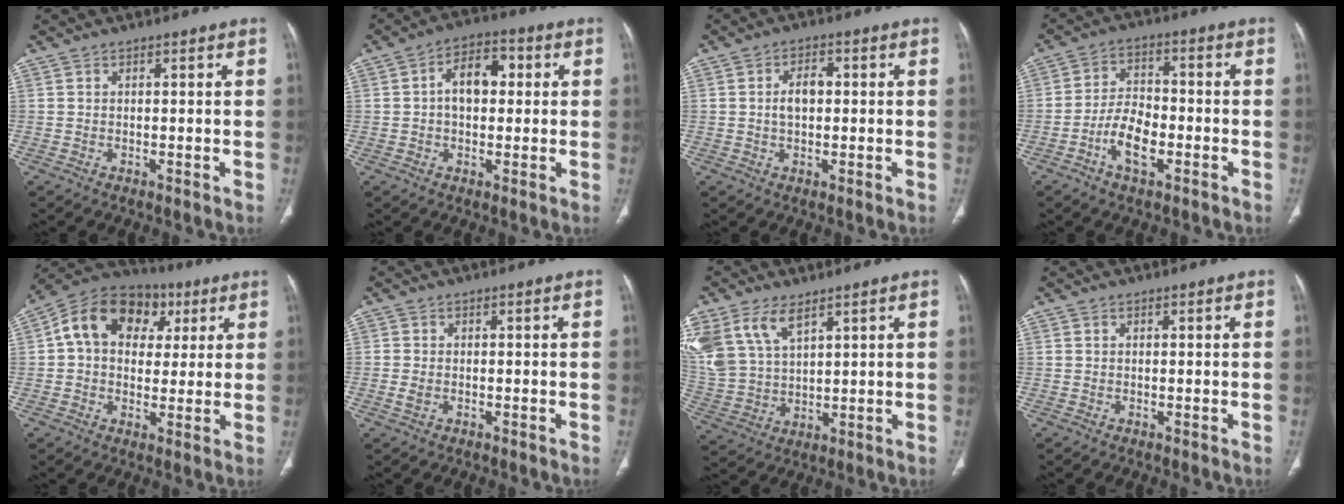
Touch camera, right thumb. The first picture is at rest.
{"total": 8.2, "force": [0.9, 5.2, 6.2], "torque": [-0.085, 0.023, 0.010]}
{"total": 4.4, "force": [0.3, 2.6, 3.4], "torque": [-0.059, 0.008, 0.005]}
{"total": 8.1, "force": [-3.4, 4.2, 6.0], "torque": [-0.102, 0.023, -0.066]}
{"total": 16.1, "force": [4.6, 11.9, 9.8], "torque": [-0.136, 0.024, 0.064]}
{"total": 1.6, "force": [-0.5, 1.1, 1.1], "torque": [-0.029, 0.003, -0.008]}
{"total": 13.5, "force": [7.4, 7.4, 8.5], "torque": [-0.187, -0.010, 0.162]}
{"total": 0.0}